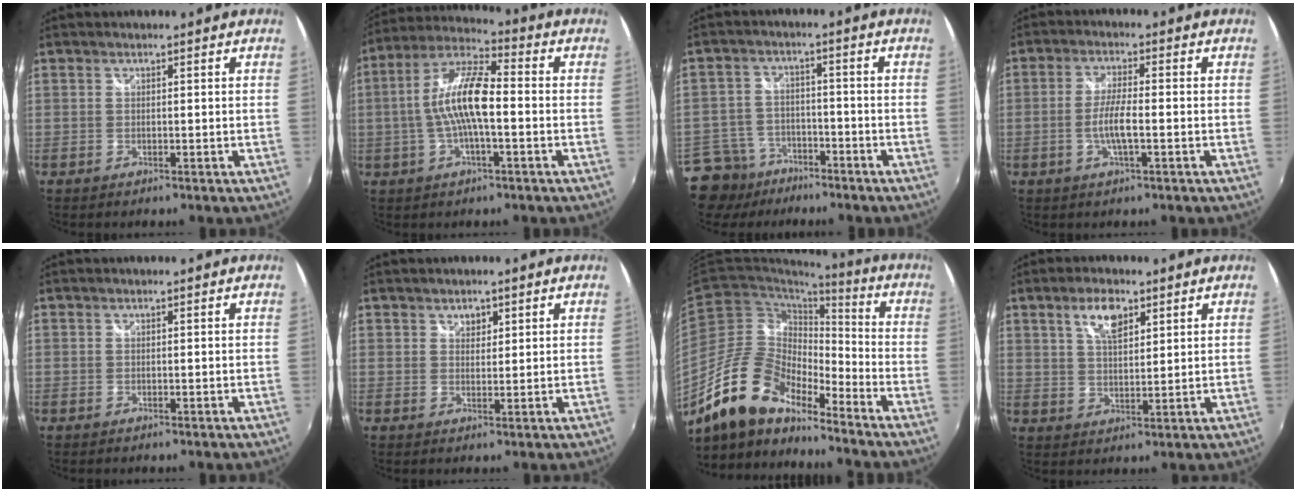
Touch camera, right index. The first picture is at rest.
{"total": 12.0, "force": [-1.3, 3.1, 11.5], "torque": [-0.229, 0.012, -0.029]}
{"total": 10.2, "force": [-6.8, 7.3, 2.2], "torque": [-0.072, 0.014, -0.104]}
{"total": 5.3, "force": [-1.5, 0.6, 5.1], "torque": [-0.101, -0.003, -0.028]}
{"total": 0.0}
{"total": 1.9, "force": [1.2, 1.4, 0.6], "torque": [-0.004, 0.004, 0.019]}
{"total": 15.5, "force": [-12.3, 5.3, 7.7], "torque": [-0.150, 0.003, -0.239]}
{"total": 6.2, "force": [3.4, 2.7, 4.4], "torque": [-0.076, 0.008, 0.063]}